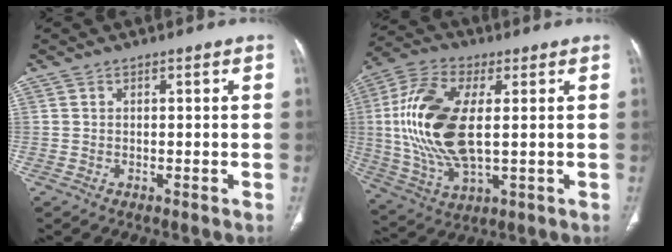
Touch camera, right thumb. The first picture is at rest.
{"total": 18.9, "force": [1.7, 8.9, 16.6], "torque": [-0.355, -0.003, 0.034]}